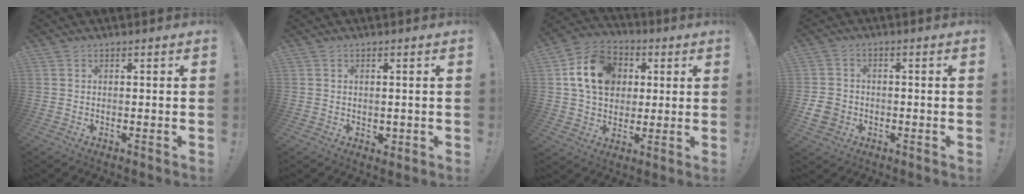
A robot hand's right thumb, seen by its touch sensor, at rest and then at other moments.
{"total": 1.6, "force": [0.2, 1.4, 0.7], "torque": [0.001, -0.002, 0.002]}
{"total": 16.4, "force": [4.3, 12.8, 9.3], "torque": [-0.150, 0.001, 0.090]}
{"total": 6.6, "force": [-2.0, 5.4, 3.1], "torque": [-0.062, 0.008, -0.035]}